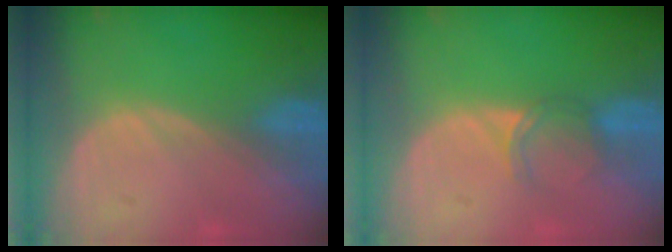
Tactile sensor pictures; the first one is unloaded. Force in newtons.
{"total": 2.9, "press": 2.5, "slide": 1.5}